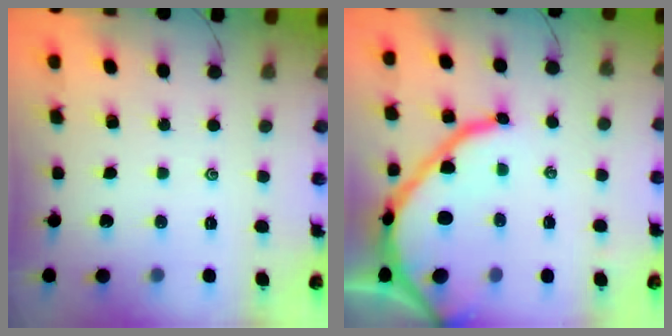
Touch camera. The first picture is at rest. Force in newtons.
{"total": 16.7, "press": 16.6, "slide": 1.6}